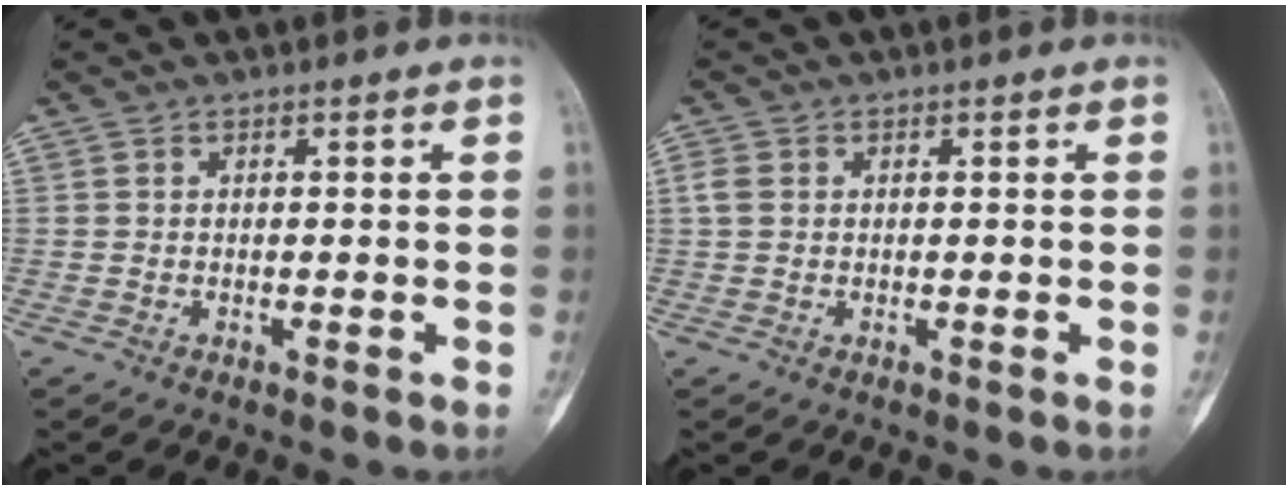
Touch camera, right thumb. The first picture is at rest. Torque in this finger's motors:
{"motor_torque": [0.40, 0.43, 0.01, -0.14, 0.06]}